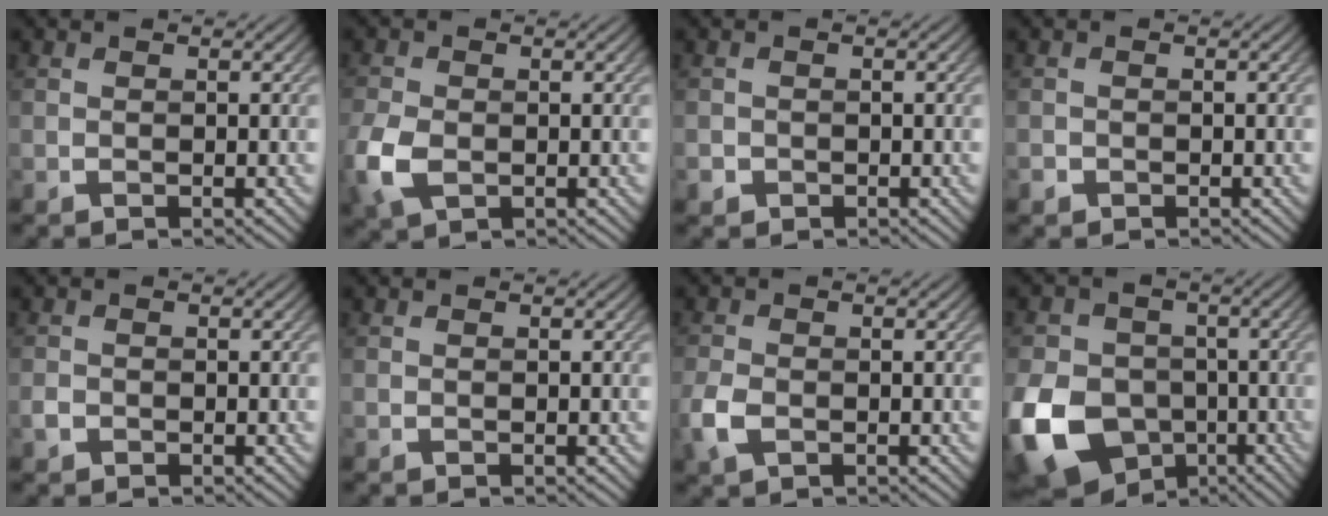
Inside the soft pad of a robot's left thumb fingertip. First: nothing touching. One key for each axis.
{"total": 5.7, "fx": -1.6, "fy": 3.9, "fz": 3.9, "tx": -0.109, "ty": -0.011, "tz": -0.038}
{"total": 1.4, "fx": -0.7, "fy": 1.2, "fz": 0.2, "tx": 0.000, "ty": -0.007, "tz": -0.015}
{"total": 1.1, "fx": -0.7, "fy": 0.8, "fz": 0.1, "tx": -0.001, "ty": -0.005, "tz": -0.015}
{"total": 1.1, "fx": -0.6, "fy": 0.8, "fz": 0.4, "tx": -0.009, "ty": -0.003, "tz": -0.014}
{"total": 0.0}
{"total": 3.5, "fx": -1.3, "fy": 2.2, "fz": 2.4, "tx": -0.065, "ty": -0.008, "tz": -0.032}
{"total": 15.1, "fx": -5.6, "fy": 11.8, "fz": 7.5, "tx": -0.212, "ty": -0.045, "tz": -0.109}